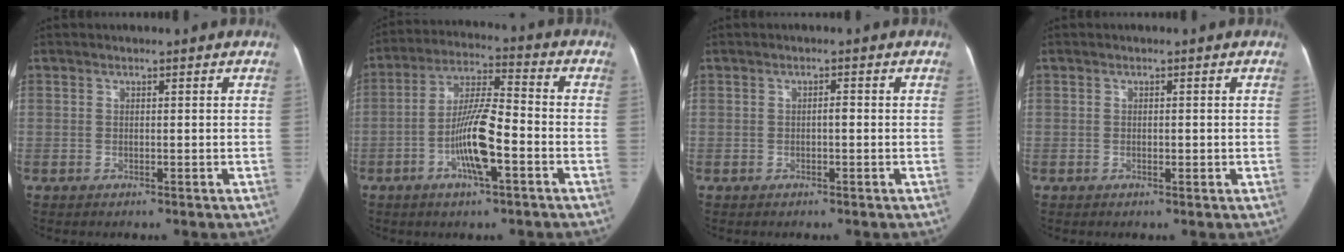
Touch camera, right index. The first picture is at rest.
{"total": 10.7, "force": [-3.7, 1.7, 9.9], "torque": [-0.193, 0.009, -0.068]}
{"total": 1.0, "force": [-0.2, 0.4, 0.9], "torque": [-0.013, 0.003, -0.004]}
{"total": 0.9, "force": [-0.2, 0.5, 0.8], "torque": [-0.014, 0.000, -0.003]}